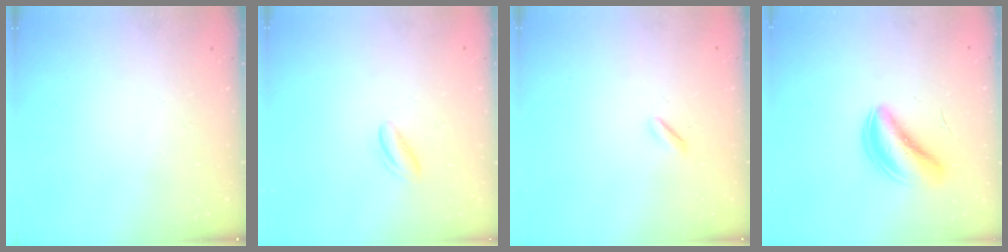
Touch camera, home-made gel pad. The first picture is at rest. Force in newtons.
{"total": 3.3, "press": 3.3, "slide": 0.6}
{"total": 1.0, "press": 0.9, "slide": 0.4}
{"total": 5.7, "press": 5.6, "slide": 1.1}